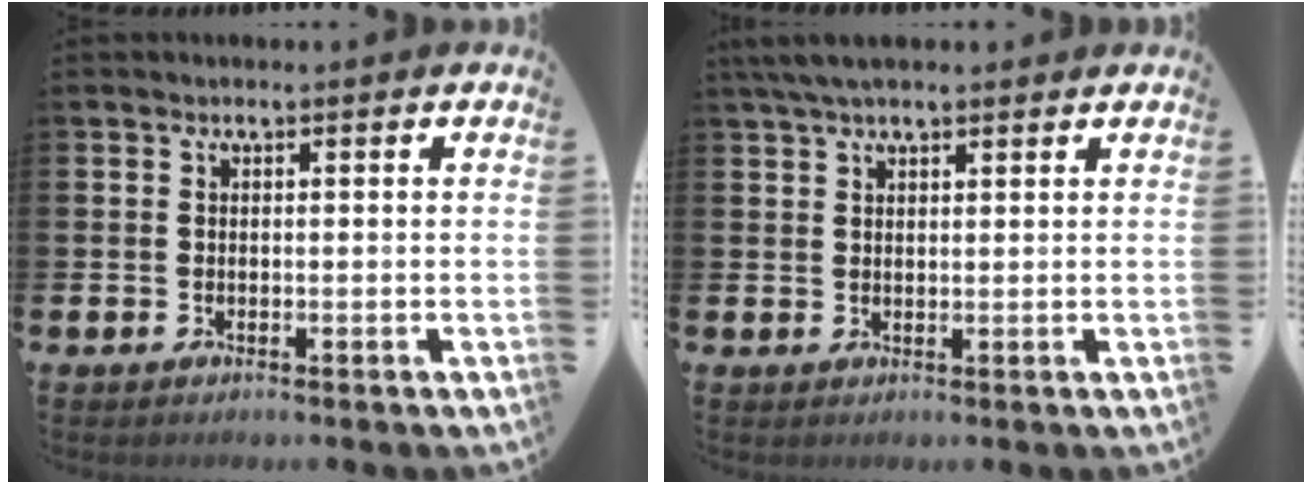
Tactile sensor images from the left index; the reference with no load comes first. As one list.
[{"total": 3.8, "force": [3.0, 1.0, 2.1], "torque": [-0.042, -0.002, 0.055]}]